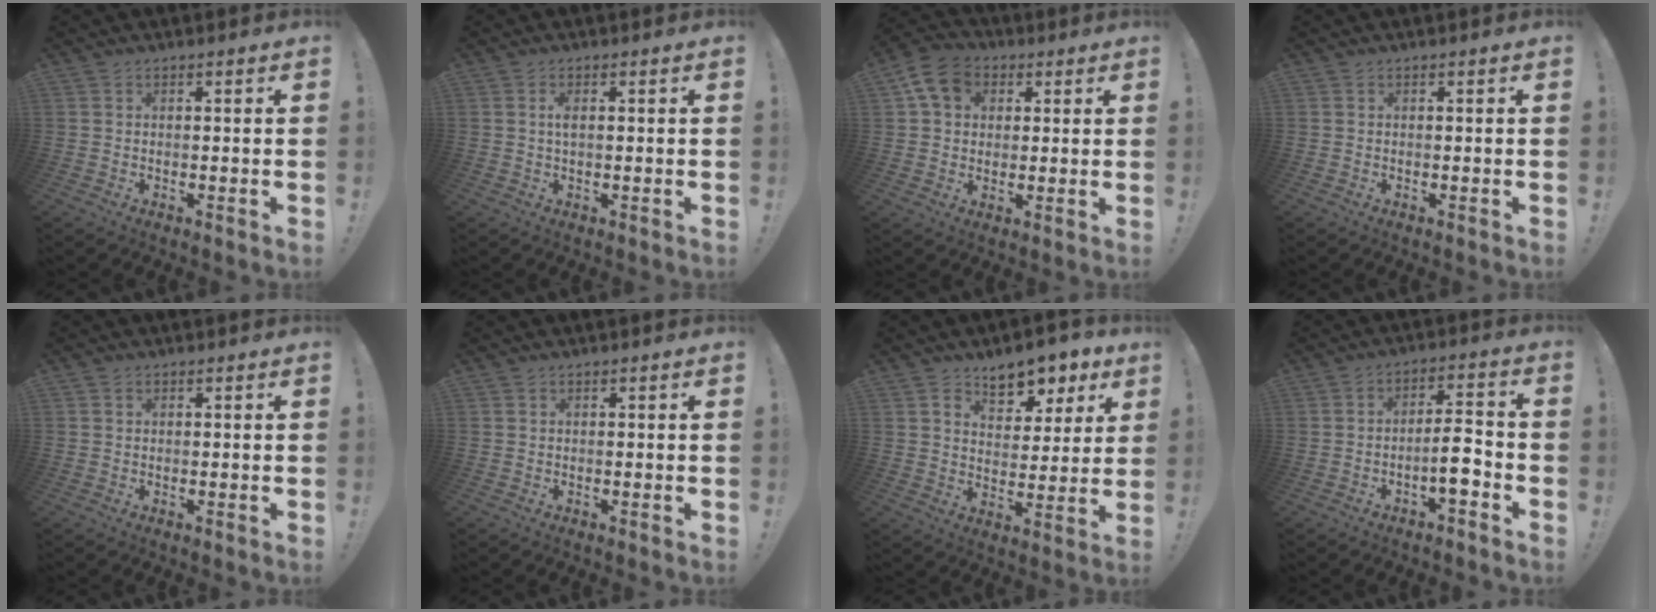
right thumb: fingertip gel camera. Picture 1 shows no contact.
{"total": 2.0, "force": [0.2, 0.5, 1.9], "torque": [-0.031, 0.001, 0.000]}
{"total": 10.4, "force": [3.7, 8.3, 5.1], "torque": [-0.081, -0.001, 0.078]}
{"total": 0.0}
{"total": 0.5, "force": [0.2, 0.5, 0.0], "torque": [0.005, -0.001, 0.003]}
{"total": 0.0}
{"total": 9.6, "force": [6.7, 5.3, 4.2], "torque": [-0.049, -0.046, 0.123]}
{"total": 8.1, "force": [-3.5, 2.7, 6.8], "torque": [-0.106, 0.015, -0.060]}